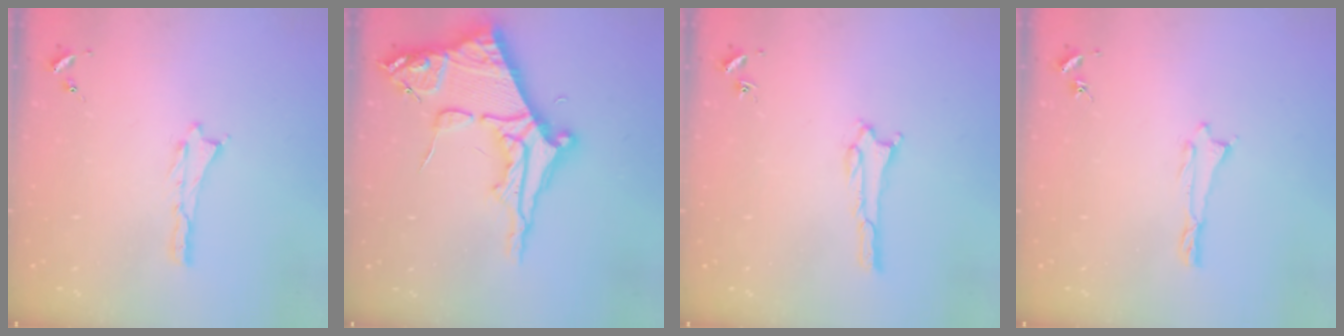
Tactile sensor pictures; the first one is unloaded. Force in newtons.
{"total": 10.4, "press": 10.4, "slide": 1.1}
{"total": 1.6, "press": 1.6, "slide": 0.1}
{"total": 0.0}